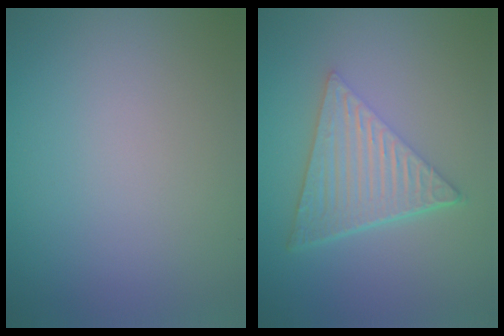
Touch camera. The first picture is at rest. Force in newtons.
{"total": 6.7, "press": 4.4, "slide": 5.0}